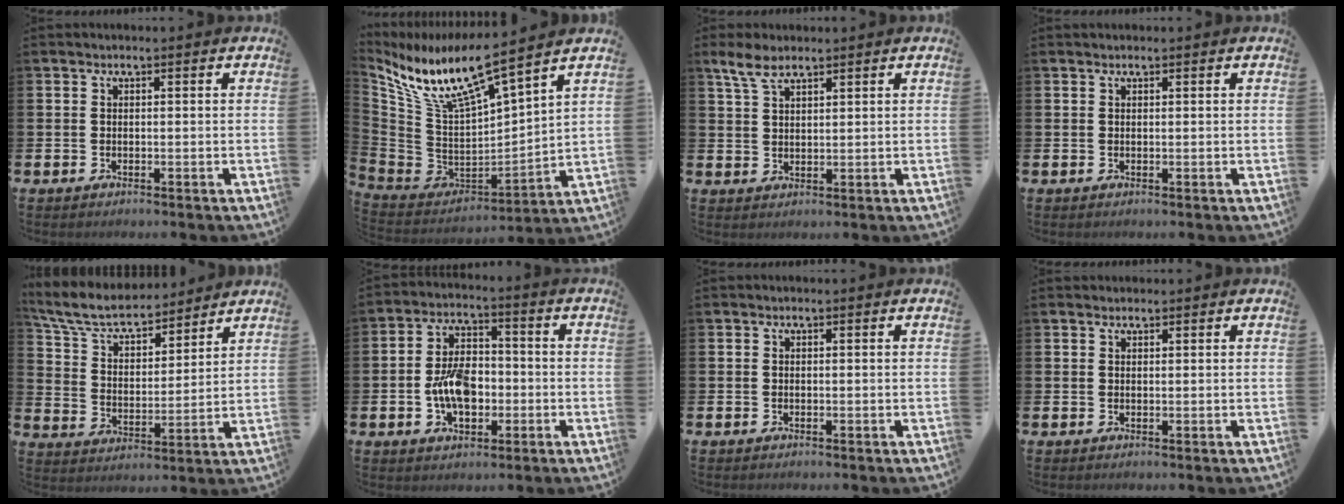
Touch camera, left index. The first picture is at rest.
{"total": 10.5, "force": [8.8, 1.2, 5.7], "torque": [-0.161, -0.073, 0.143]}
{"total": 4.7, "force": [3.7, 1.7, 2.4], "torque": [-0.043, -0.008, 0.065]}
{"total": 0.7, "force": [0.6, 0.2, 0.0], "torque": [0.012, -0.003, 0.009]}
{"total": 7.6, "force": [6.9, 2.3, 2.3], "torque": [-0.080, -0.047, 0.119]}
{"total": 7.3, "force": [-1.5, 4.5, 5.6], "torque": [-0.100, 0.007, -0.033]}
{"total": 0.0}
{"total": 1.0, "force": [1.0, 0.4, -0.1], "torque": [0.013, -0.002, 0.016]}